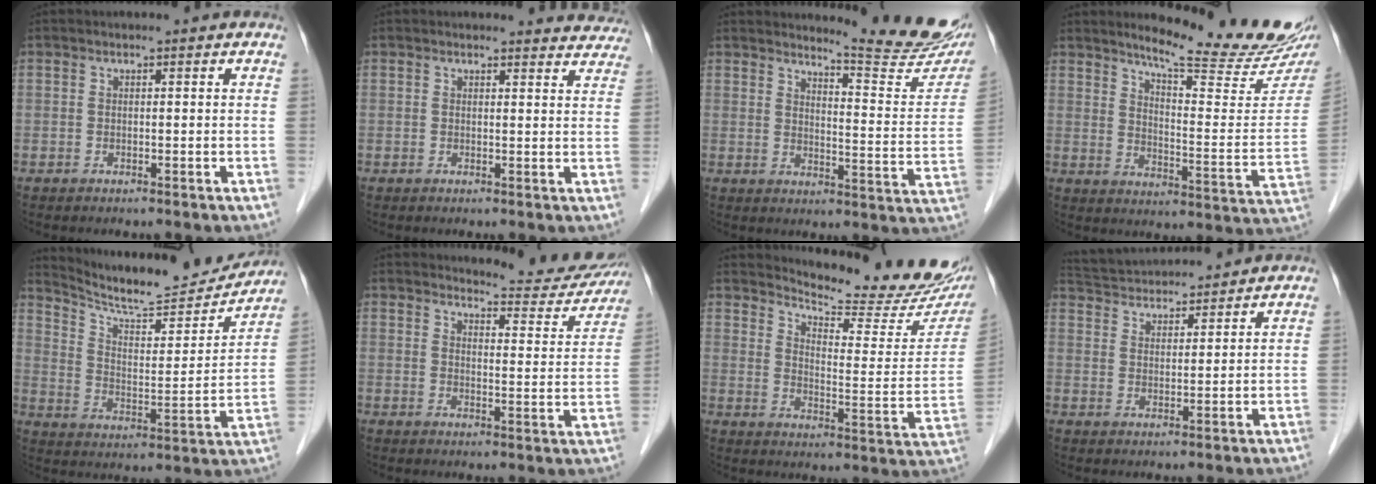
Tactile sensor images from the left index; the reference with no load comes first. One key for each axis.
{"total": 6.4, "fx": 6.2, "fy": 1.6, "fz": -0.1, "tx": 0.029, "ty": -0.019, "tz": 0.037}
{"total": 13.8, "fx": 13.0, "fy": -0.1, "fz": 4.7, "tx": -0.058, "ty": -0.083, "tz": 0.149}
{"total": 19.0, "fx": 16.8, "fy": 0.7, "fz": 8.8, "tx": -0.124, "ty": -0.084, "tz": 0.213}
{"total": 18.9, "fx": 17.9, "fy": 2.1, "fz": 5.7, "tx": -0.097, "ty": -0.033, "tz": 0.264}
{"total": 10.9, "fx": 10.8, "fy": 1.3, "fz": 1.0, "tx": -0.004, "ty": -0.042, "tz": 0.120}
{"total": 18.9, "fx": 17.6, "fy": 1.9, "fz": 6.5, "tx": -0.097, "ty": -0.086, "tz": 0.219}
{"total": 12.5, "fx": 11.9, "fy": 2.1, "fz": 3.5, "tx": -0.069, "ty": 0.036, "tz": 0.193}